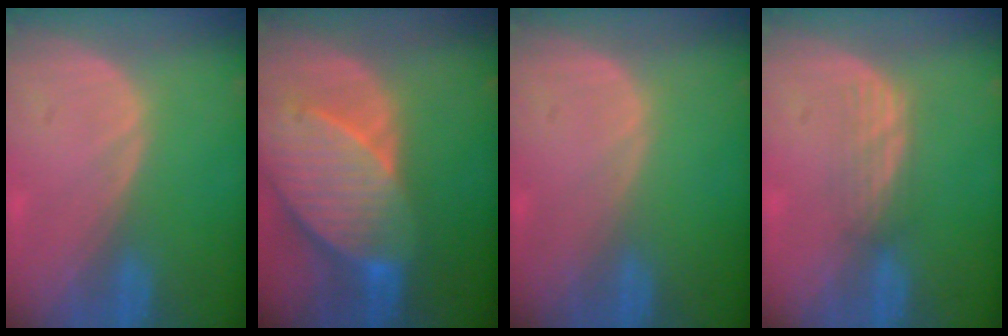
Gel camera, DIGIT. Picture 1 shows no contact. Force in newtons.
{"total": 10.4, "press": 9.1, "slide": 5.0}
{"total": 0.0}
{"total": 3.1, "press": 2.7, "slide": 1.6}